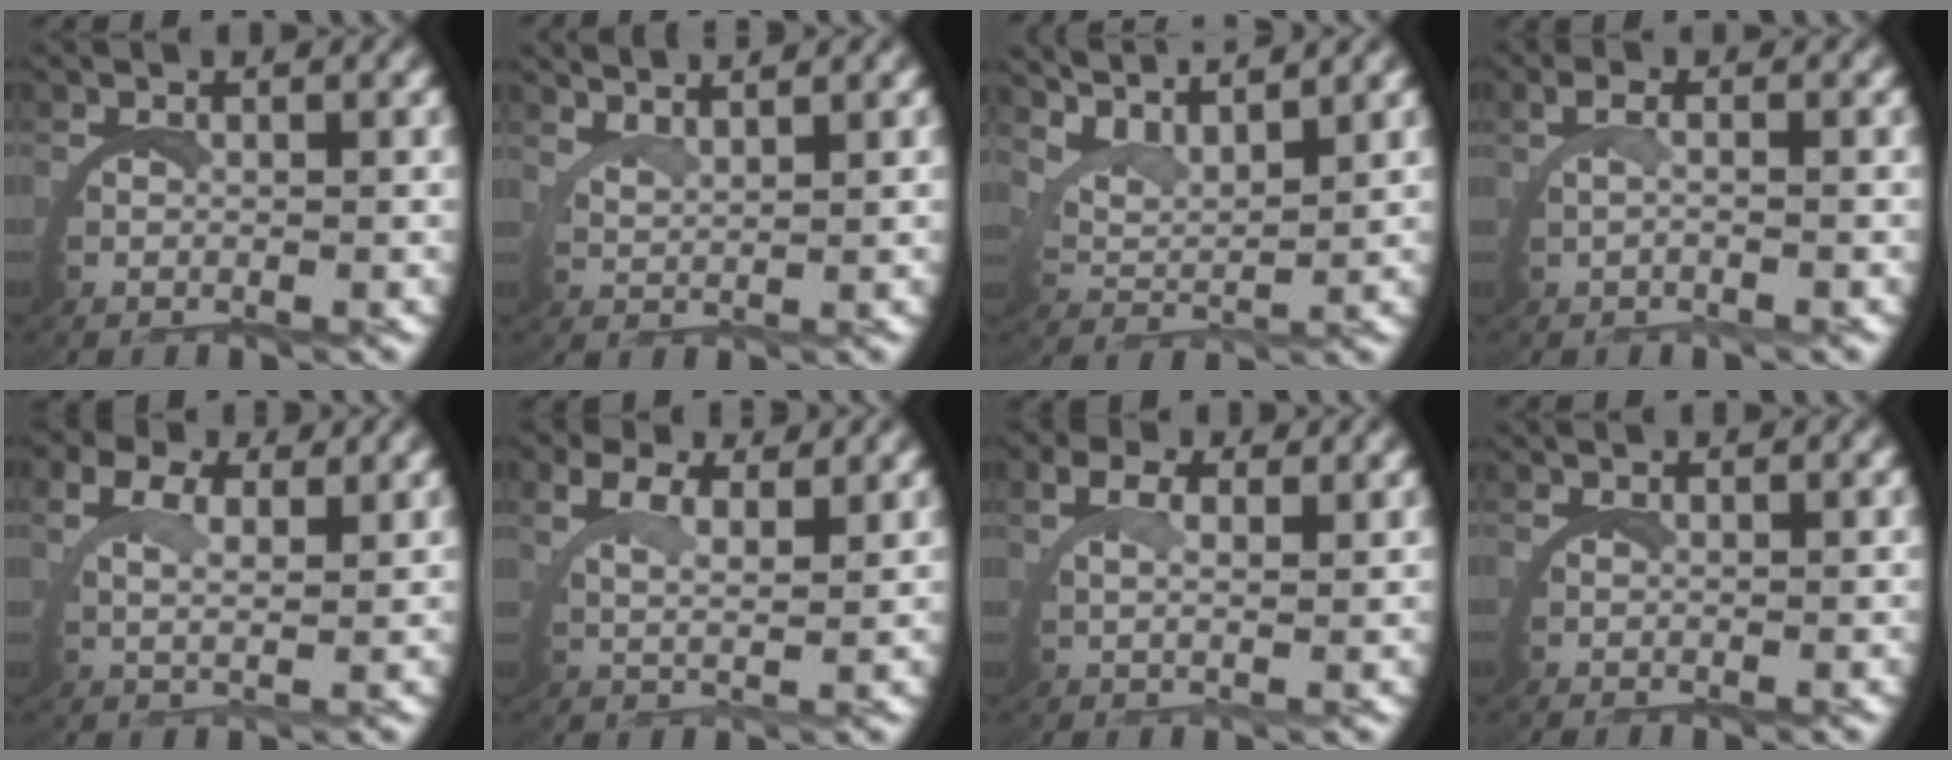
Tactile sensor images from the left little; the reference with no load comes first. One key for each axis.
{"total": 3.5, "fx": 3.4, "fy": -0.5, "fz": 0.7, "tx": -0.024, "ty": -0.002, "tz": 0.064}
{"total": 5.7, "fx": 4.8, "fy": 1.8, "fz": 2.5, "tx": -0.068, "ty": 0.007, "tz": 0.077}
{"total": 1.5, "fx": -0.1, "fy": -0.6, "fz": 1.4, "tx": -0.039, "ty": 0.001, "tz": 0.005}
{"total": 3.1, "fx": 2.4, "fy": 0.3, "fz": 2.0, "tx": -0.049, "ty": -0.004, "tz": 0.045}
{"total": 3.6, "fx": 2.7, "fy": 0.5, "fz": 2.2, "tx": -0.058, "ty": -0.008, "tz": 0.052}
{"total": 2.6, "fx": 2.0, "fy": -0.1, "fz": 1.6, "tx": -0.041, "ty": -0.004, "tz": 0.037}
{"total": 0.7, "fx": 0.5, "fy": -0.5, "fz": 0.0, "tx": -0.001, "ty": 0.003, "tz": 0.010}